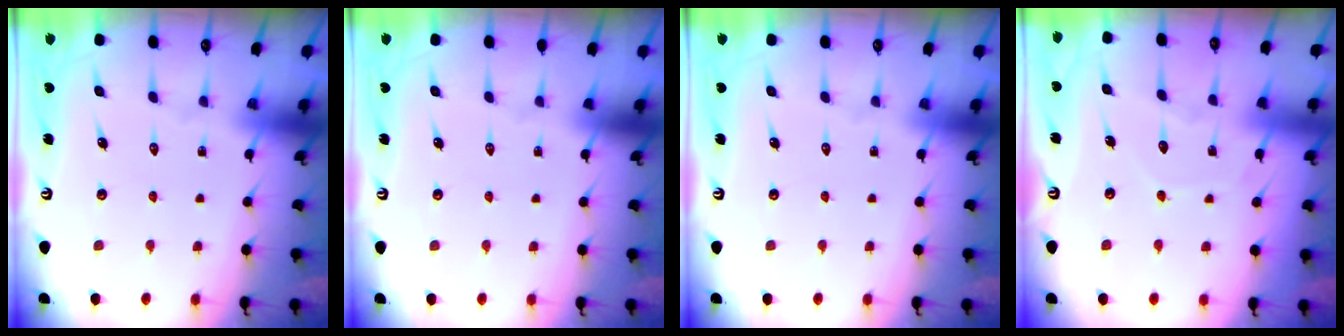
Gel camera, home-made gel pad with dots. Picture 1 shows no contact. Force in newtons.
{"total": 0.0}
{"total": 0.0}
{"total": 6.2, "press": 6.1, "slide": 0.7}